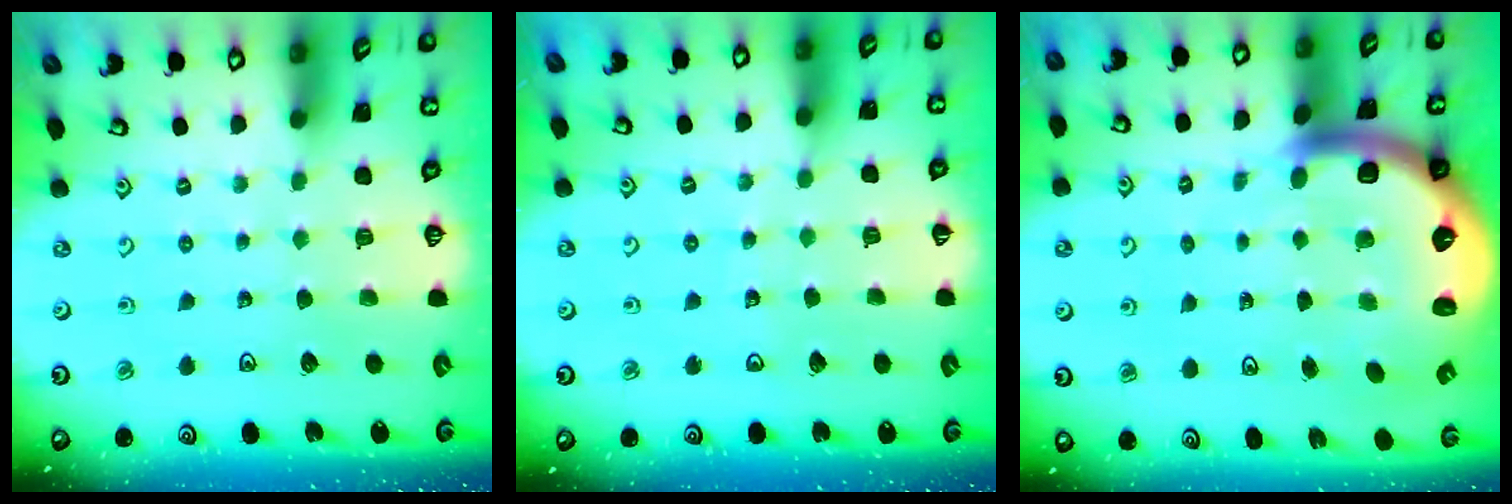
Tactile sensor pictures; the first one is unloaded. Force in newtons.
{"total": 2.9, "press": 2.9, "slide": 0.4}
{"total": 11.2, "press": 10.9, "slide": 2.5}